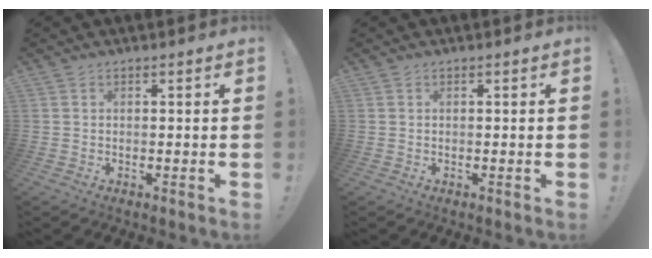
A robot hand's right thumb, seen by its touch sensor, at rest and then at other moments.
{"total": 0.0}